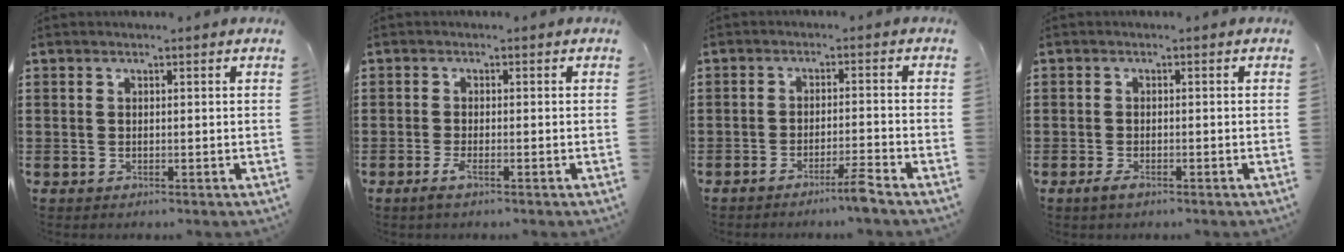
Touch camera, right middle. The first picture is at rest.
{"total": 2.0, "force": [-0.8, 0.3, 1.8], "torque": [-0.045, -0.008, -0.020]}
{"total": 3.8, "force": [-3.1, -0.3, 2.2], "torque": [-0.040, -0.008, -0.060]}
{"total": 1.5, "force": [-0.9, 0.7, 1.0], "torque": [-0.028, -0.003, -0.021]}